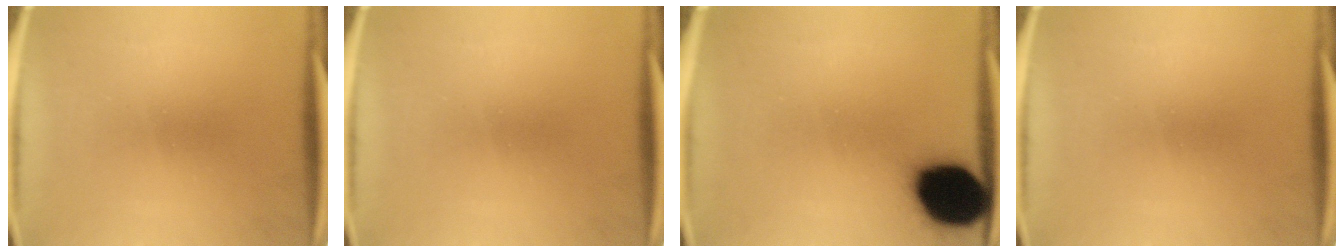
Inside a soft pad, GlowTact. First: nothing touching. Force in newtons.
{"total": 0.0}
{"total": 18.2}
{"total": 0.0}